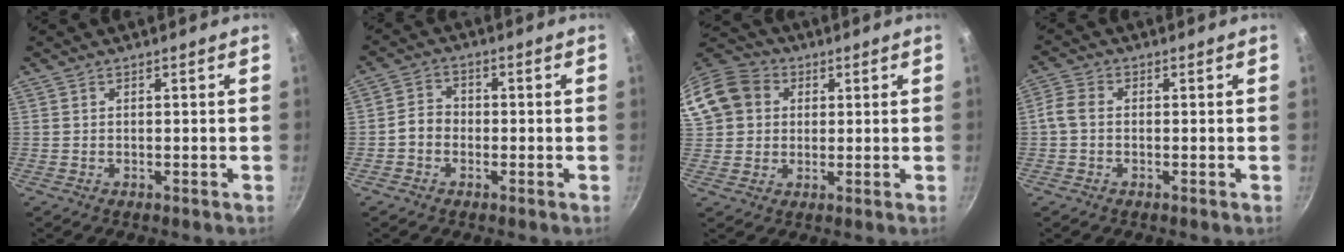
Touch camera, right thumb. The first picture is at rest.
{"total": 3.7, "force": [-1.2, 3.1, 1.7], "torque": [-0.015, 0.022, -0.032]}
{"total": 16.6, "force": [4.4, 14.0, 7.7], "torque": [-0.163, 0.038, 0.071]}
{"total": 3.1, "force": [-0.7, 2.2, 2.1], "torque": [-0.051, 0.013, -0.025]}